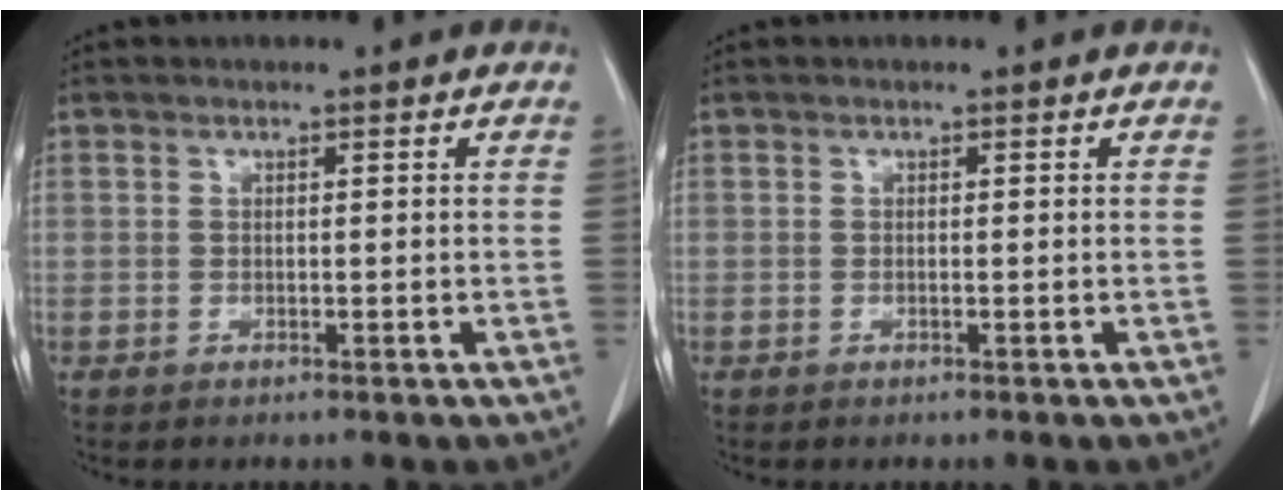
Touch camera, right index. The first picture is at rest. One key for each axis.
{"total": 0.0}